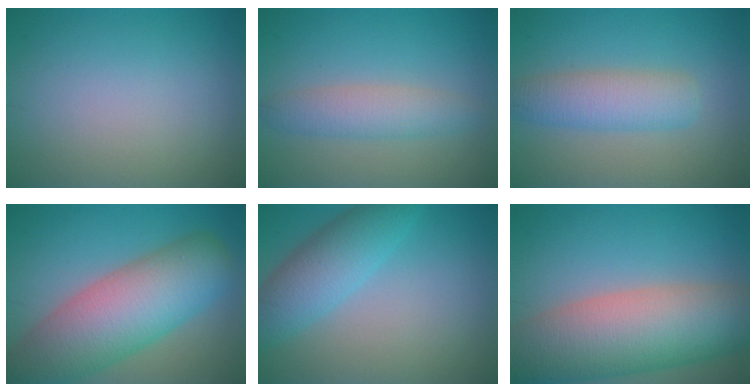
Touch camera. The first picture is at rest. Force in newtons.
{"total": 3.2, "press": 3.2, "slide": 0.2}
{"total": 4.4, "press": 4.4, "slide": 0.1}
{"total": 10.9, "press": 10.9, "slide": 0.8}
{"total": 5.1, "press": 5.1, "slide": 0.2}
{"total": 12.4, "press": 12.4, "slide": 0.5}